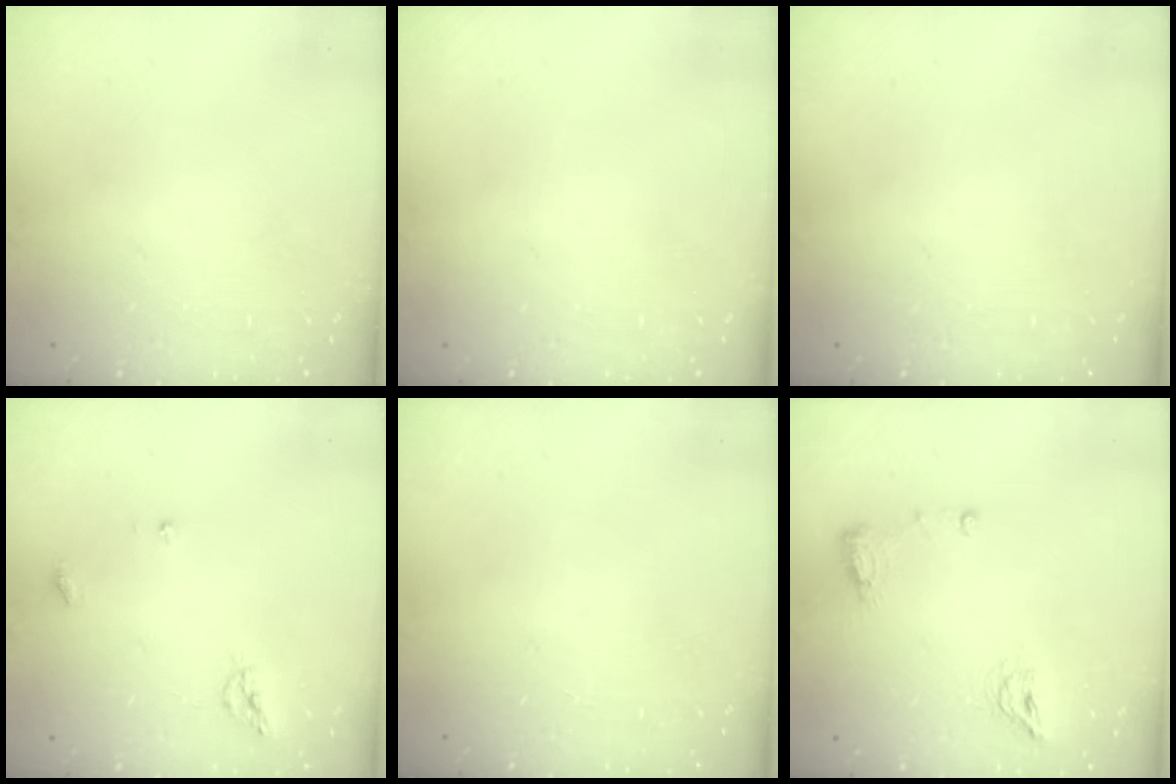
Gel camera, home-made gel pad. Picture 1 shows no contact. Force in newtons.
{"total": 0.0}
{"total": 0.0}
{"total": 5.9, "press": 5.9, "slide": 0.6}
{"total": 0.0}
{"total": 8.2, "press": 8.1, "slide": 1.5}